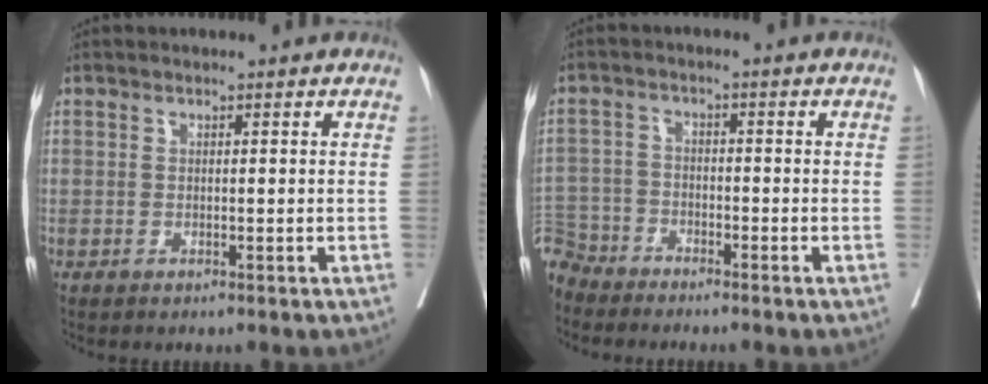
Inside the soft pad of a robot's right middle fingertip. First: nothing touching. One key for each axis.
{"total": 6.0, "fx": -5.6, "fy": 2.0, "fz": -0.7, "tx": 0.019, "ty": -0.001, "tz": -0.115}